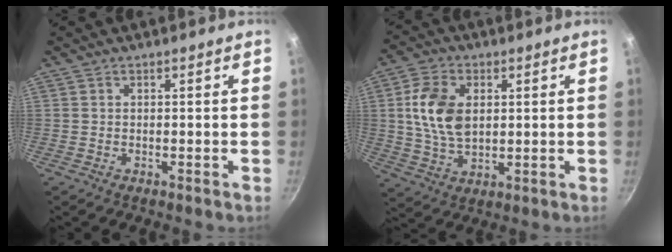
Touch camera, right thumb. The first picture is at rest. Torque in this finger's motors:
{"motor_torque": [-0.59, 0.81, 0.21, 0.17, 0.10]}